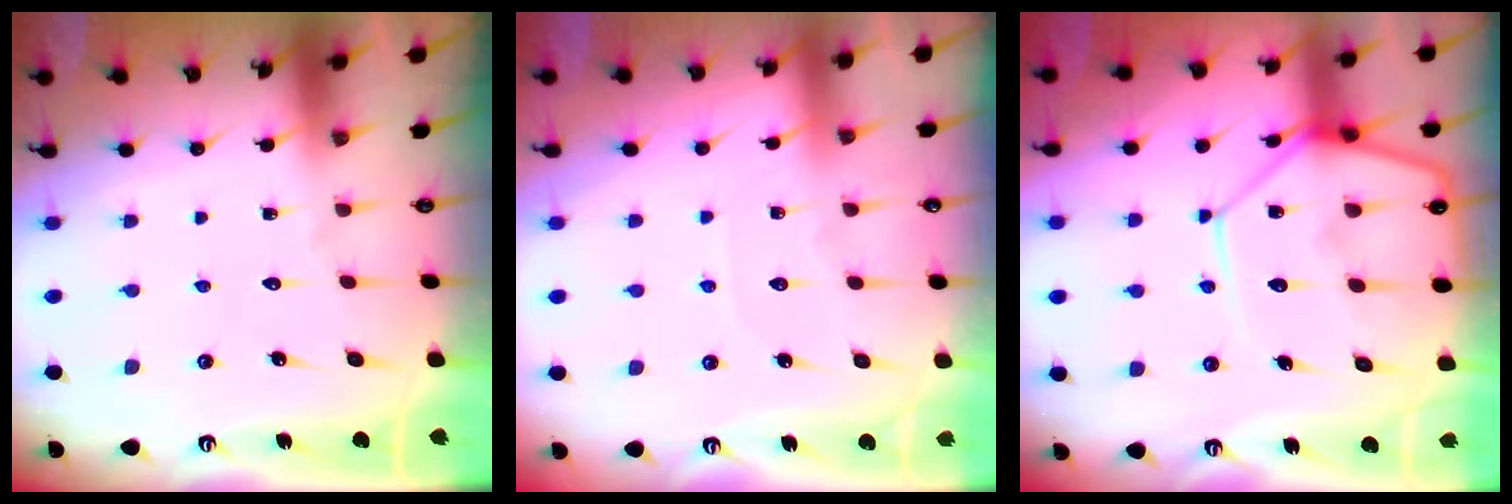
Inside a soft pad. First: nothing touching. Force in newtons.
{"total": 3.9, "press": 3.8, "slide": 0.6}
{"total": 14.8, "press": 14.7, "slide": 1.3}